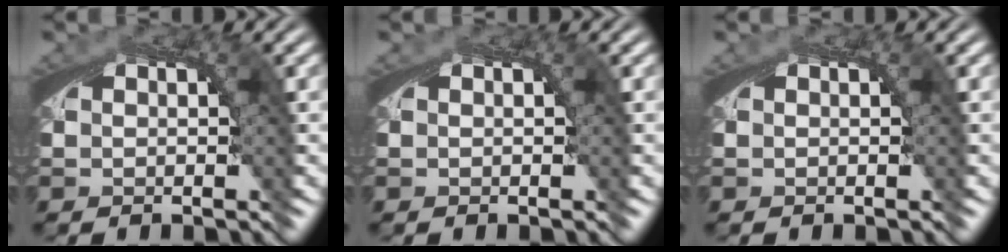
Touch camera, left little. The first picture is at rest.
{"total": 0.0}
{"total": 0.0}